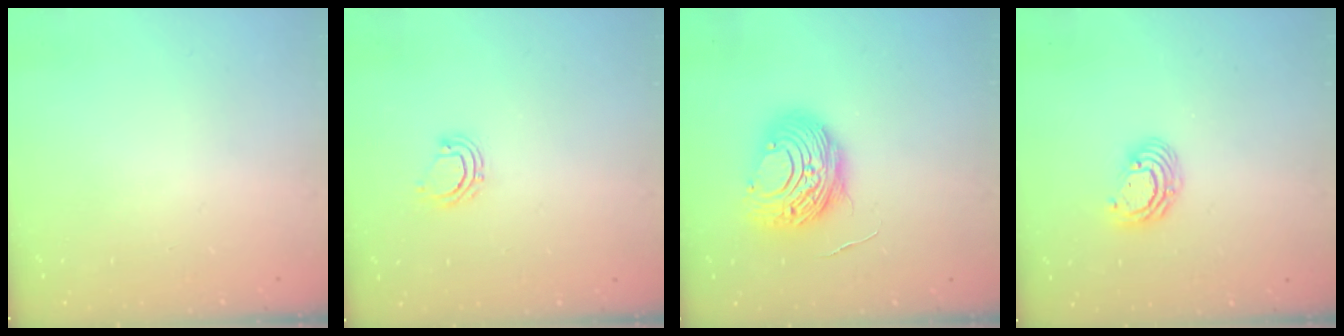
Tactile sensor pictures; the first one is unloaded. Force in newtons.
{"total": 4.5, "press": 4.5, "slide": 0.2}
{"total": 12.0, "press": 12.0, "slide": 0.9}
{"total": 6.1, "press": 6.1, "slide": 0.3}